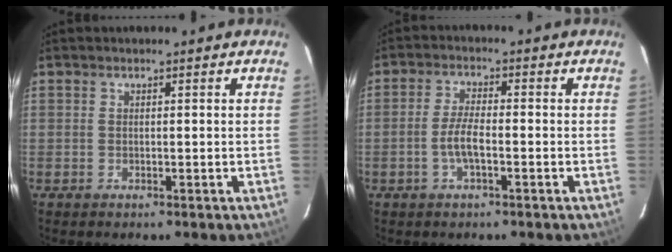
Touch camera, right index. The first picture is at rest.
{"total": 4.4, "force": [-1.5, 1.1, 4.0], "torque": [-0.086, 0.002, -0.029]}